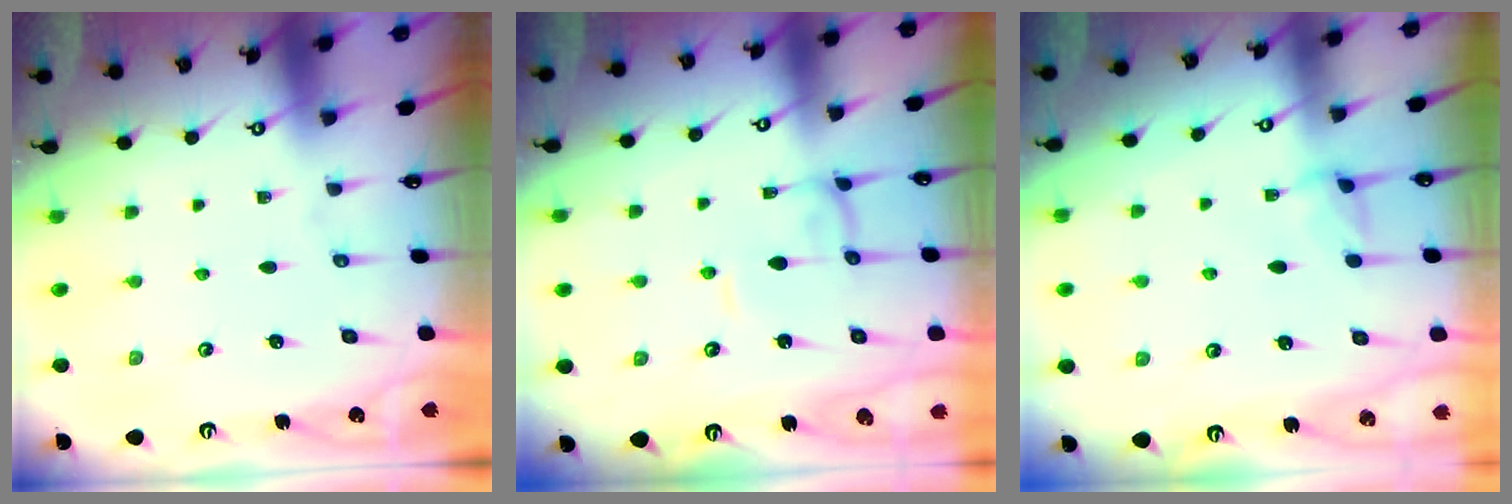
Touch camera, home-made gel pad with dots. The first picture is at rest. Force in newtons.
{"total": 1.8, "press": 1.8, "slide": 0.2}
{"total": 2.7, "press": 2.7, "slide": 0.2}